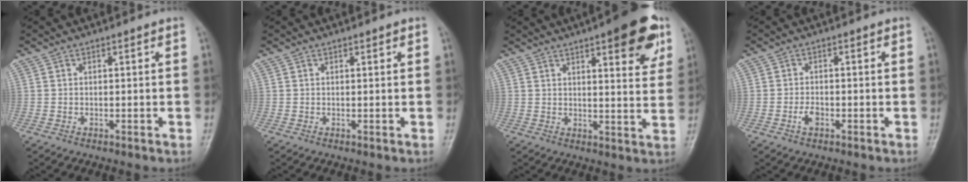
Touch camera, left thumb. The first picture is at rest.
{"total": 0.8, "force": [0.5, 0.3, 0.6], "torque": [-0.009, -0.001, 0.006]}
{"total": 13.2, "force": [7.1, 3.7, 10.4], "torque": [-0.104, -0.027, 0.089]}
{"total": 2.1, "force": [-0.9, 1.2, 1.5], "torque": [-0.029, 0.006, -0.019]}